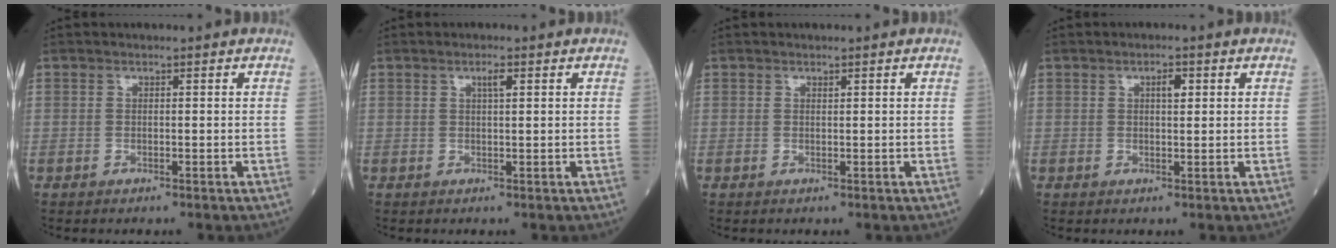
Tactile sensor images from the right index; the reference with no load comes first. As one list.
[{"total": 1.6, "force": [0.8, 0.2, 1.4], "torque": [-0.026, 0.000, 0.012]}, {"total": 0.0}, {"total": 1.9, "force": [0.7, 0.6, 1.7], "torque": [-0.026, 0.000, 0.010]}]